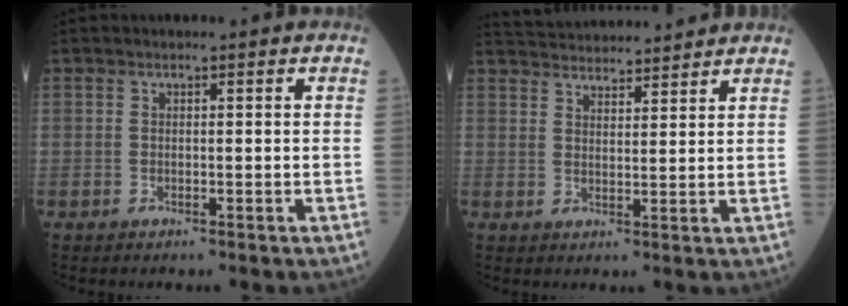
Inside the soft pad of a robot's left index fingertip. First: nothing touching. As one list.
[{"total": 12.8, "force": [12.3, 1.7, 3.2], "torque": [-0.052, 0.032, 0.183]}]